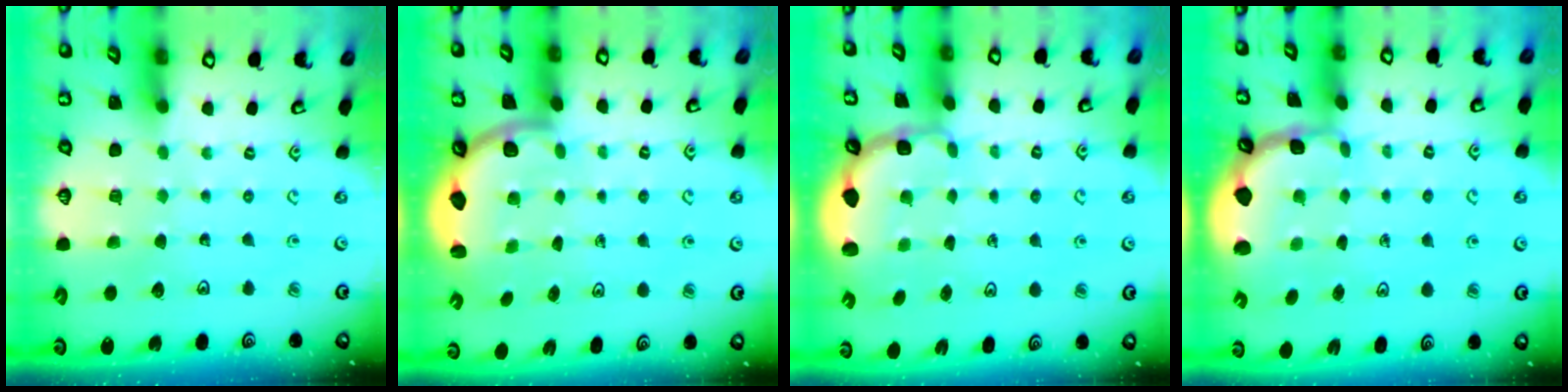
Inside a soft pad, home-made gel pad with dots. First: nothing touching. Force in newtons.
{"total": 2.5, "press": 2.4, "slide": 0.7}
{"total": 2.8, "press": 2.3, "slide": 1.7}
{"total": 1.8, "press": 1.7, "slide": 0.4}